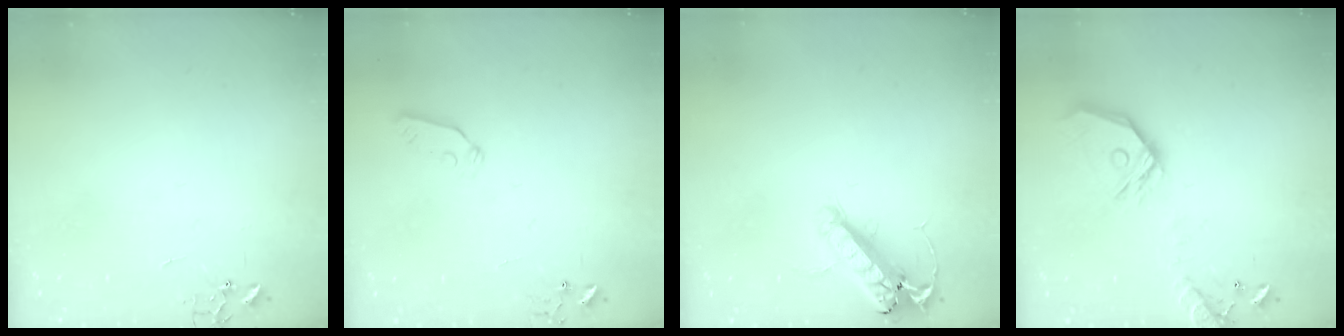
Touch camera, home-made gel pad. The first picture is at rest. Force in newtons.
{"total": 3.9, "press": 3.9, "slide": 0.6}
{"total": 14.7, "press": 14.4, "slide": 2.7}
{"total": 17.0, "press": 16.8, "slide": 2.7}